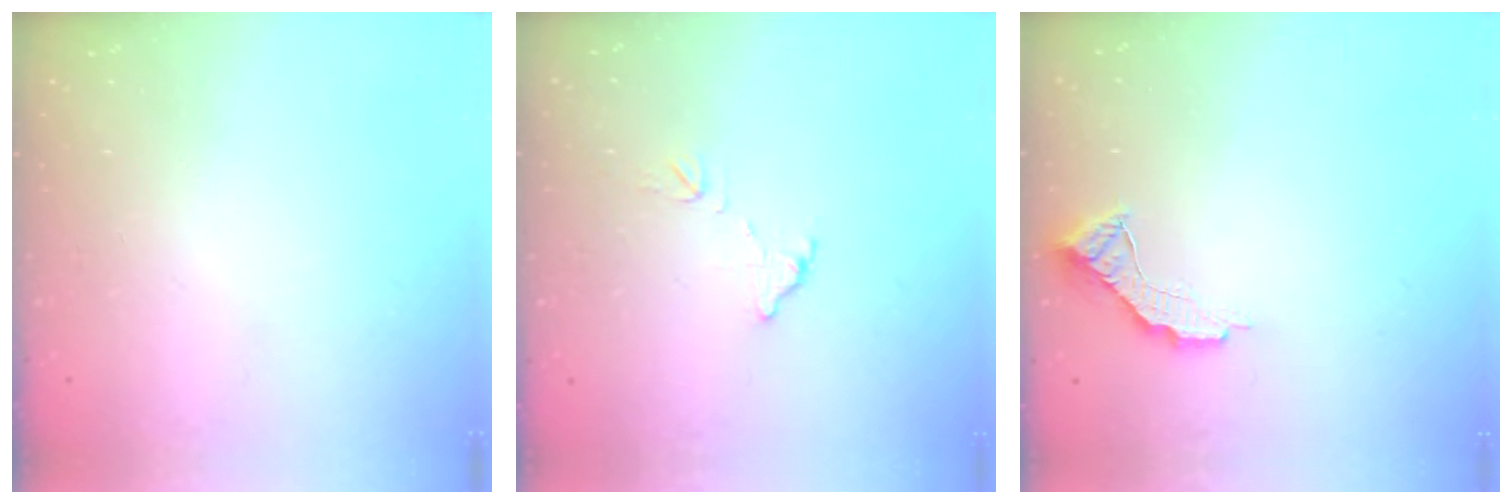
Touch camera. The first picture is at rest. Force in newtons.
{"total": 8.0, "press": 8.0, "slide": 0.4}
{"total": 8.1, "press": 8.1, "slide": 0.7}